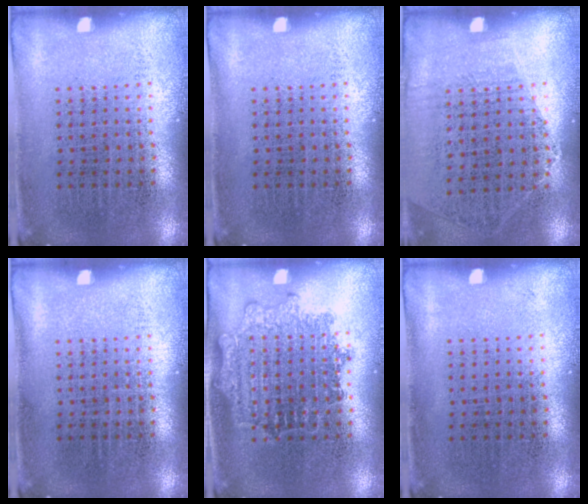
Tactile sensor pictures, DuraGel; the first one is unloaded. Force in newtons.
{"total": 0.0}
{"total": 1.2, "press": 1.0, "slide": 0.6}
{"total": 0.0}
{"total": 1.2, "press": 1.2, "slide": 0.3}
{"total": 0.0}